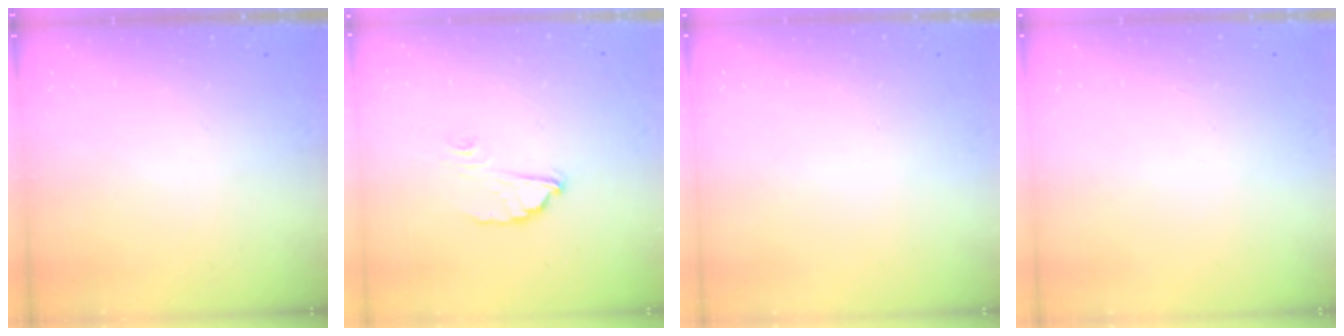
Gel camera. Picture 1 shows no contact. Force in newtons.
{"total": 5.3, "press": 5.3, "slide": 0.1}
{"total": 2.3, "press": 2.3, "slide": 0.1}
{"total": 2.2, "press": 2.2, "slide": 0.1}